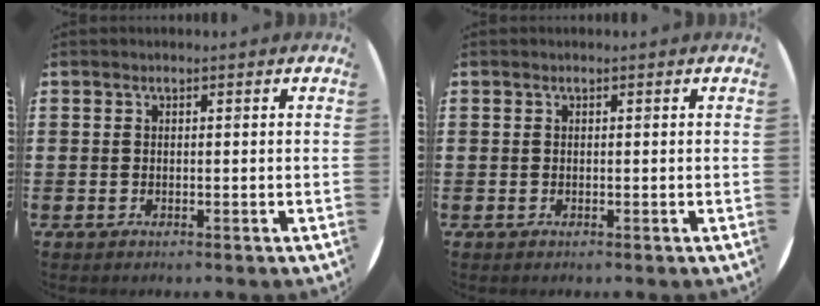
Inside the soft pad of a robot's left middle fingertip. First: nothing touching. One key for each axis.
{"total": 0.0}